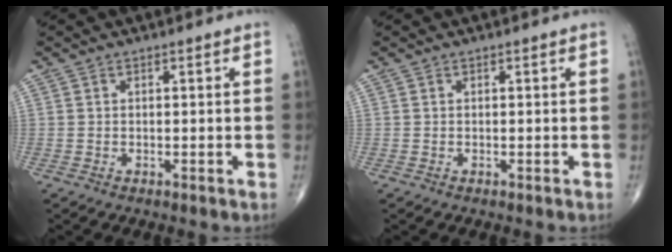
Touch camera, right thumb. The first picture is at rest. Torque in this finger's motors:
{"motor_torque": [0.00, 0.00, 0.00, 0.00, 0.00]}